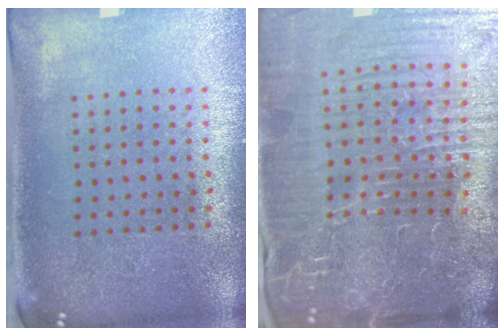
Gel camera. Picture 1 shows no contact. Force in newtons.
{"total": 7.1, "press": 6.5, "slide": 3.0}